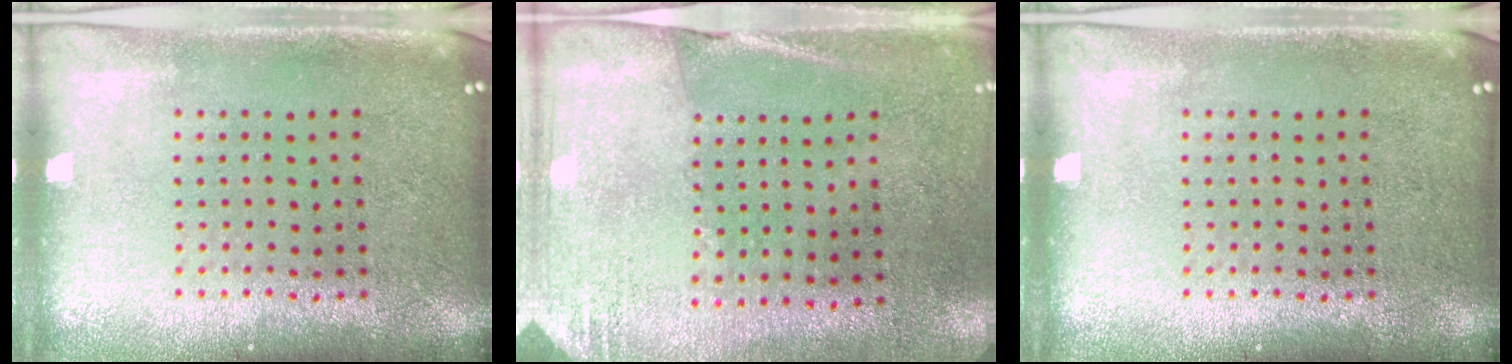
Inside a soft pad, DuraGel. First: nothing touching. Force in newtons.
{"total": 2.6, "press": 2.3, "slide": 1.2}
{"total": 0.0}